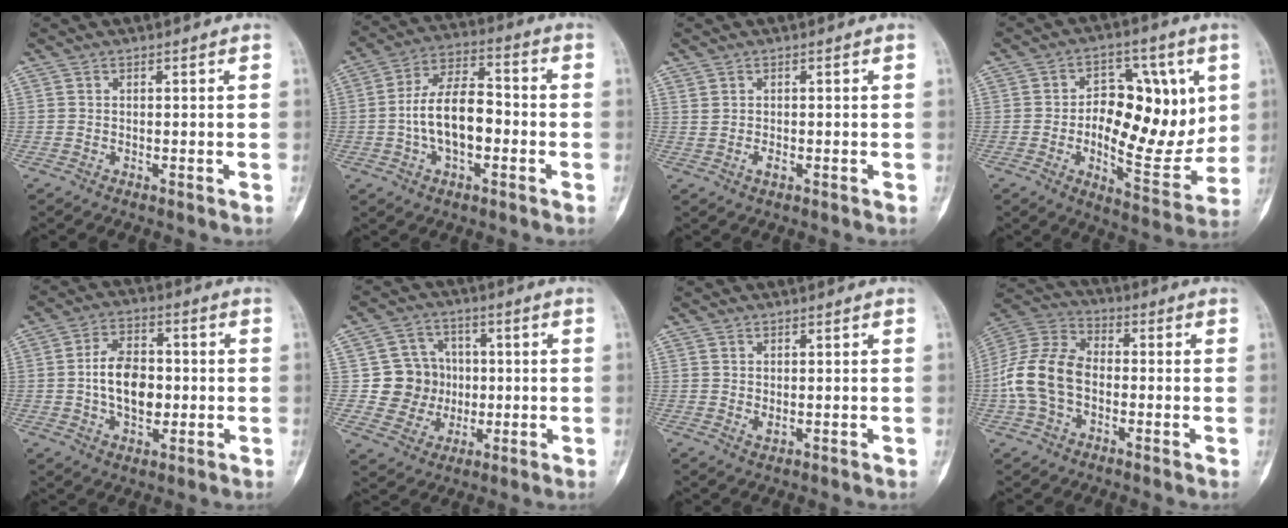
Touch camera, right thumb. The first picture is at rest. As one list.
[{"total": 13.1, "force": [-2.0, 7.0, 10.8], "torque": [-0.186, 0.036, -0.042]}, {"total": 1.5, "force": [-0.1, 0.9, 1.2], "torque": [-0.024, 0.002, 0.002]}, {"total": 18.6, "force": [1.5, 10.3, 15.4], "torque": [-0.171, -0.010, 0.029]}, {"total": 10.9, "force": [-0.5, 6.9, 8.4], "torque": [-0.123, 0.012, -0.012]}, {"total": 10.2, "force": [0.1, 9.9, 2.8], "torque": [0.004, 0.016, 0.007]}, {"total": 1.1, "force": [0.1, 0.7, 0.8], "torque": [-0.014, -0.003, 0.006]}, {"total": 13.3, "force": [-2.2, 9.1, 9.4], "torque": [-0.189, 0.038, -0.050]}]